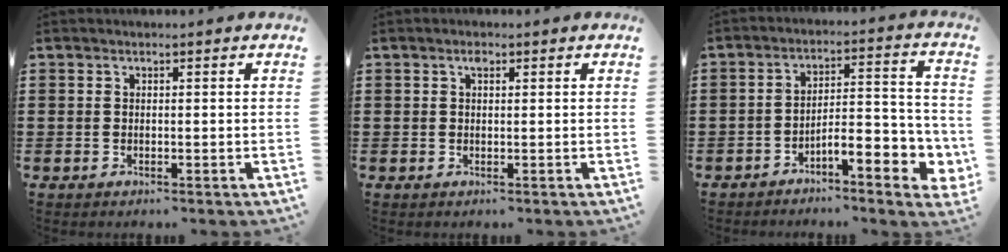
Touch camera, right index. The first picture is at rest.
{"total": 1.1, "force": [0.5, 0.5, 0.8], "torque": [-0.018, 0.004, 0.008]}
{"total": 6.3, "force": [-3.8, 1.6, 4.8], "torque": [-0.074, -0.014, -0.073]}